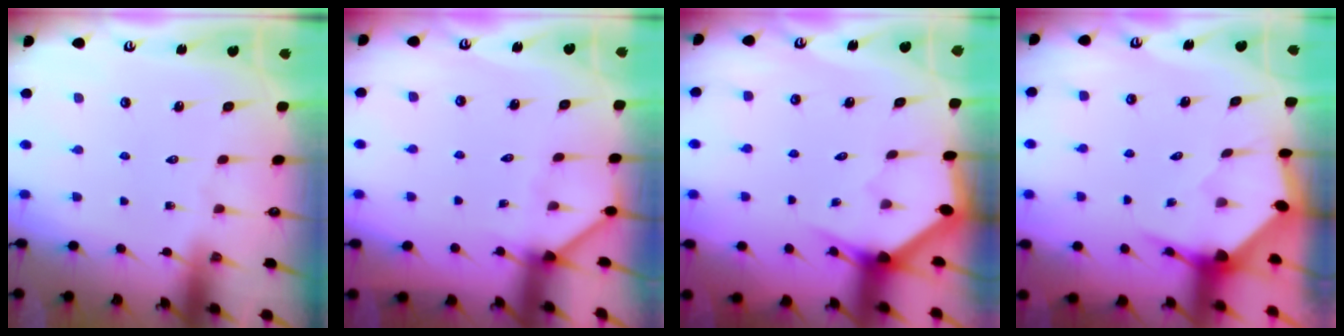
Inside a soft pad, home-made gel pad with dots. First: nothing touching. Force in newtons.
{"total": 2.7, "press": 2.7, "slide": 0.4}
{"total": 3.1, "press": 3.1, "slide": 0.1}
{"total": 3.5, "press": 3.4, "slide": 0.4}